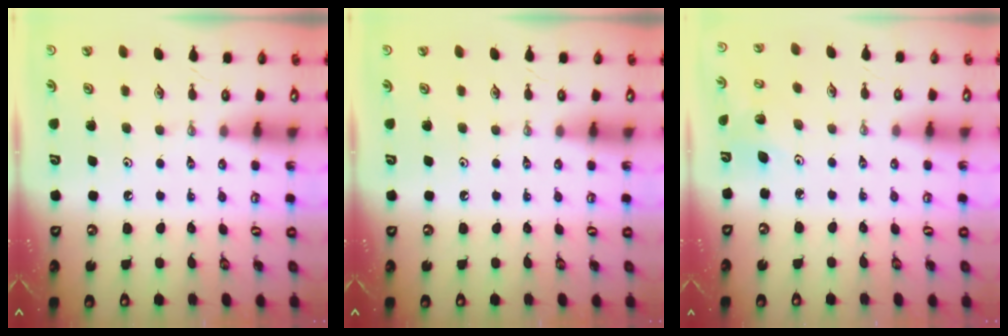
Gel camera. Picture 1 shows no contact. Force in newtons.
{"total": 0.0}
{"total": 4.5, "press": 4.3, "slide": 1.3}